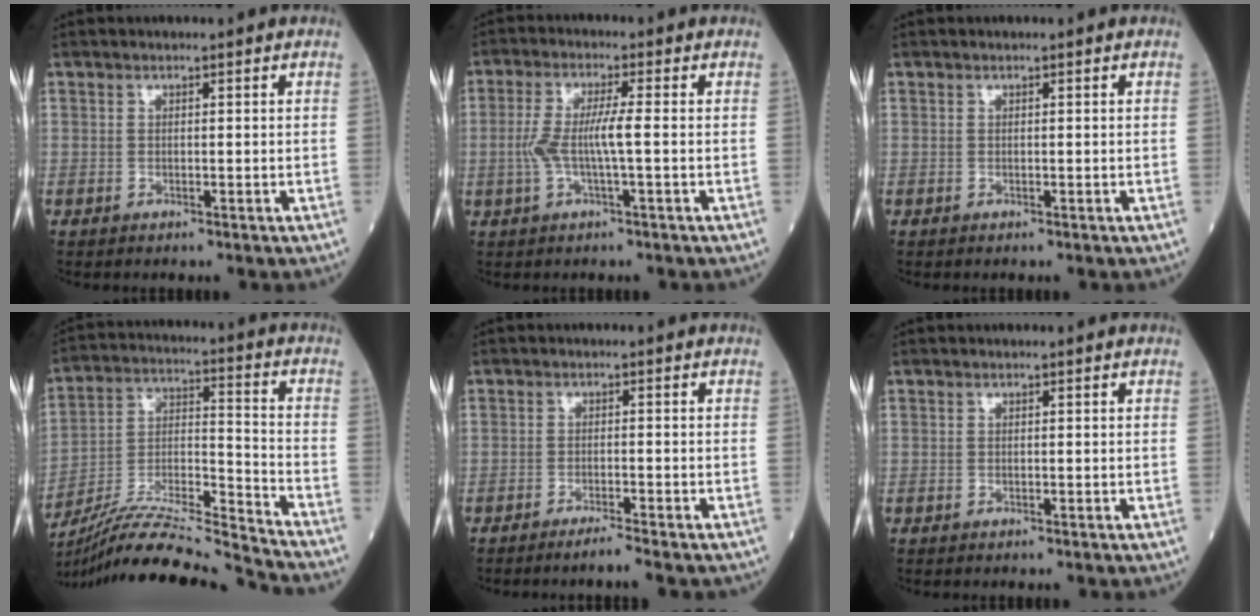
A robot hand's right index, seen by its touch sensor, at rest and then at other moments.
{"total": 5.6, "force": [-0.5, 0.2, 5.5], "torque": [-0.125, 0.007, -0.012]}
{"total": 0.0}
{"total": 20.3, "force": [-19.1, -1.6, 6.6], "torque": [-0.136, -0.008, -0.328]}
{"total": 3.5, "force": [-2.9, -0.2, 1.8], "torque": [-0.024, -0.003, -0.040]}
{"total": 0.0}